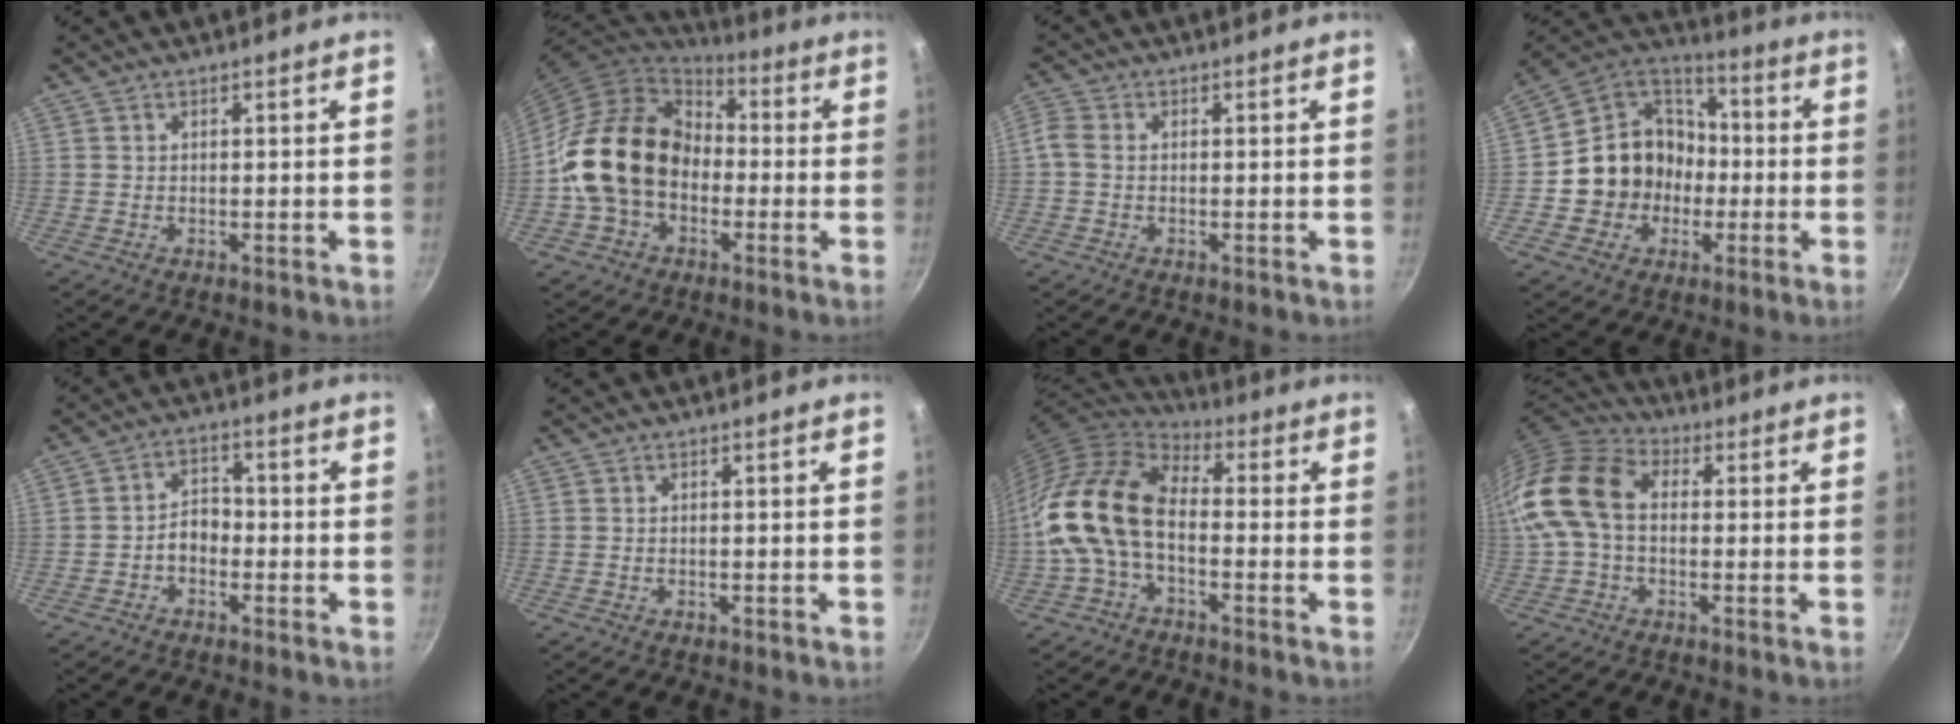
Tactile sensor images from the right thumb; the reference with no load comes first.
{"total": 18.3, "force": [-2.3, 14.2, 11.4], "torque": [-0.176, 0.051, -0.050]}
{"total": 2.6, "force": [-0.4, 1.9, 1.7], "torque": [-0.043, 0.007, -0.017]}
{"total": 15.8, "force": [-2.5, 14.1, 6.6], "torque": [-0.077, 0.044, -0.047]}
{"total": 4.5, "force": [-1.7, 3.1, 2.7], "torque": [-0.024, 0.029, -0.035]}
{"total": 0.0}
{"total": 15.5, "force": [-3.1, 9.1, 12.1], "torque": [-0.219, 0.034, -0.079]}
{"total": 15.5, "force": [0.3, 10.7, 11.2], "torque": [-0.210, 0.034, -0.012]}